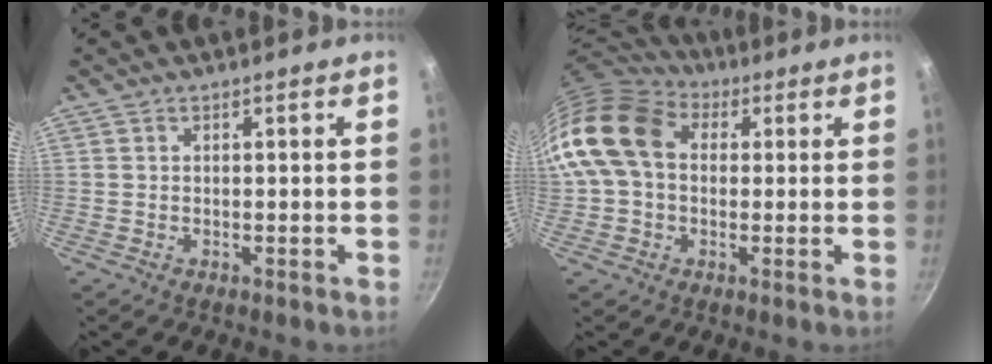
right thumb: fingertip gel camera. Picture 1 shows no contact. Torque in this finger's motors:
{"motor_torque": [2.46, 2.55, 0.51, -0.38, 0.26]}